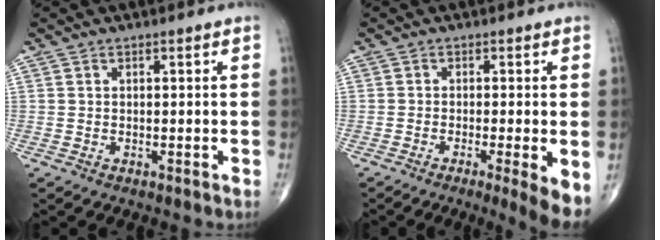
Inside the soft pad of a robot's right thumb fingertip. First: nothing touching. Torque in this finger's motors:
{"motor_torque": [0.11, 0.60, 0.08, -0.46, 0.07]}